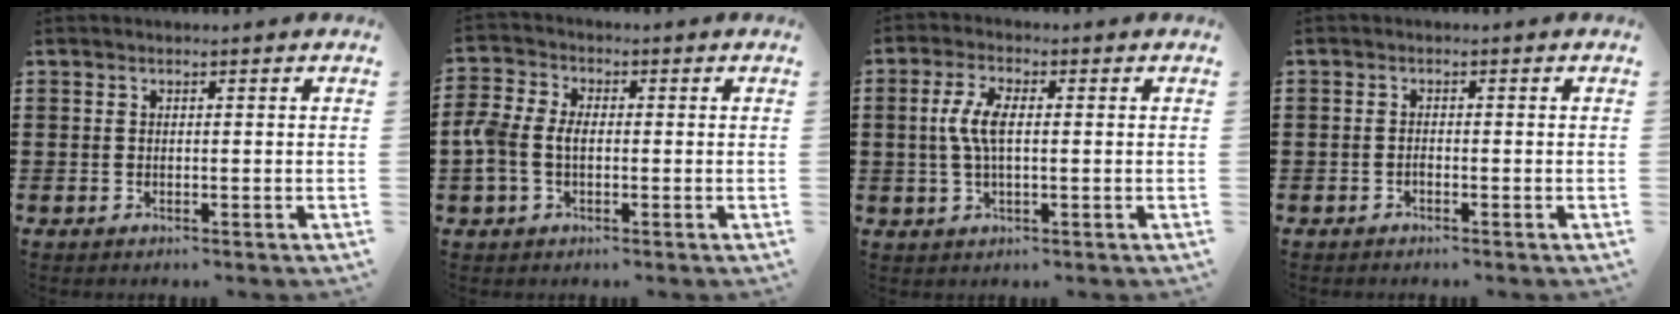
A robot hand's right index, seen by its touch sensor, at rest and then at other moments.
{"total": 4.7, "force": [-0.7, 3.2, 3.3], "torque": [-0.095, -0.001, -0.023]}
{"total": 5.5, "force": [0.2, 2.1, 5.1], "torque": [-0.118, -0.001, -0.006]}
{"total": 0.7, "force": [-0.5, 0.4, 0.3], "torque": [-0.007, -0.001, -0.009]}